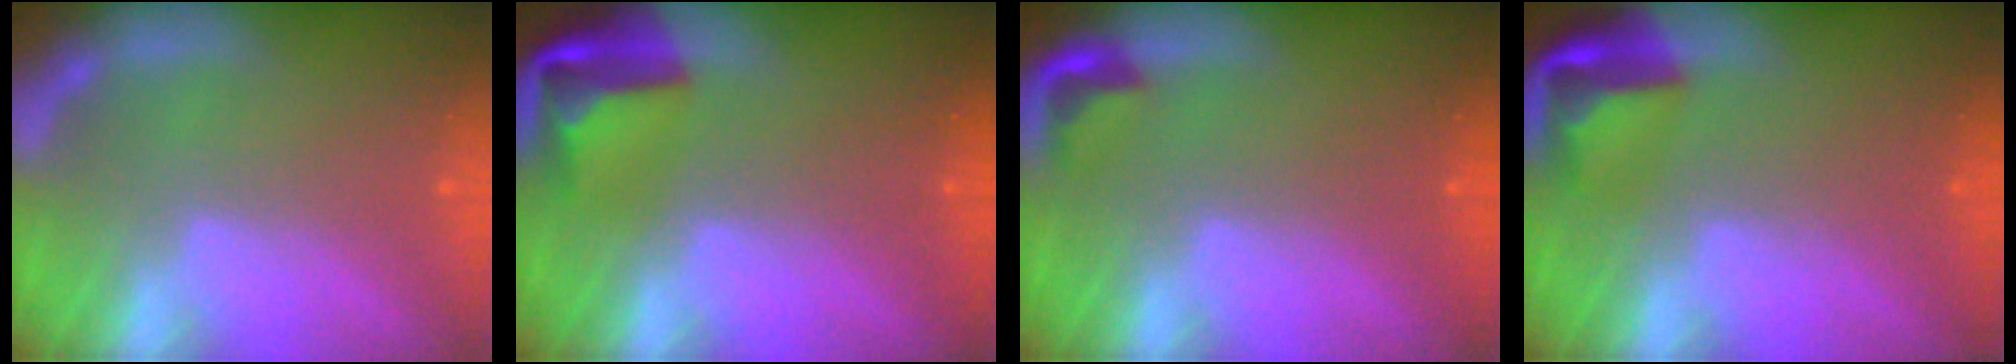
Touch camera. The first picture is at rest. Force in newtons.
{"total": 6.9}
{"total": 2.4}
{"total": 5.5}